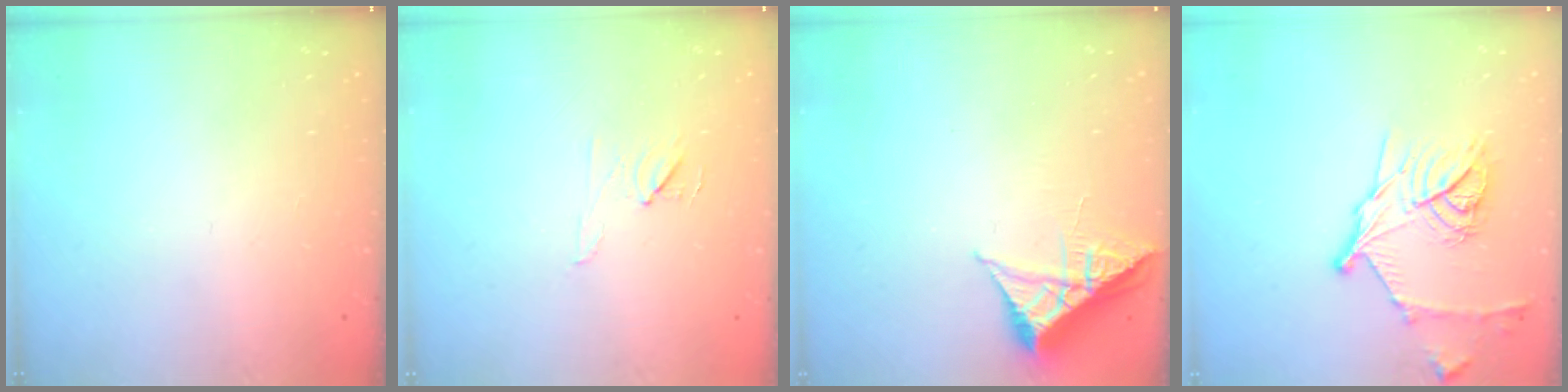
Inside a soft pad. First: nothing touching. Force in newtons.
{"total": 5.9, "press": 5.9, "slide": 0.9}
{"total": 6.1, "press": 6.0, "slide": 0.7}
{"total": 16.4, "press": 16.3, "slide": 1.0}